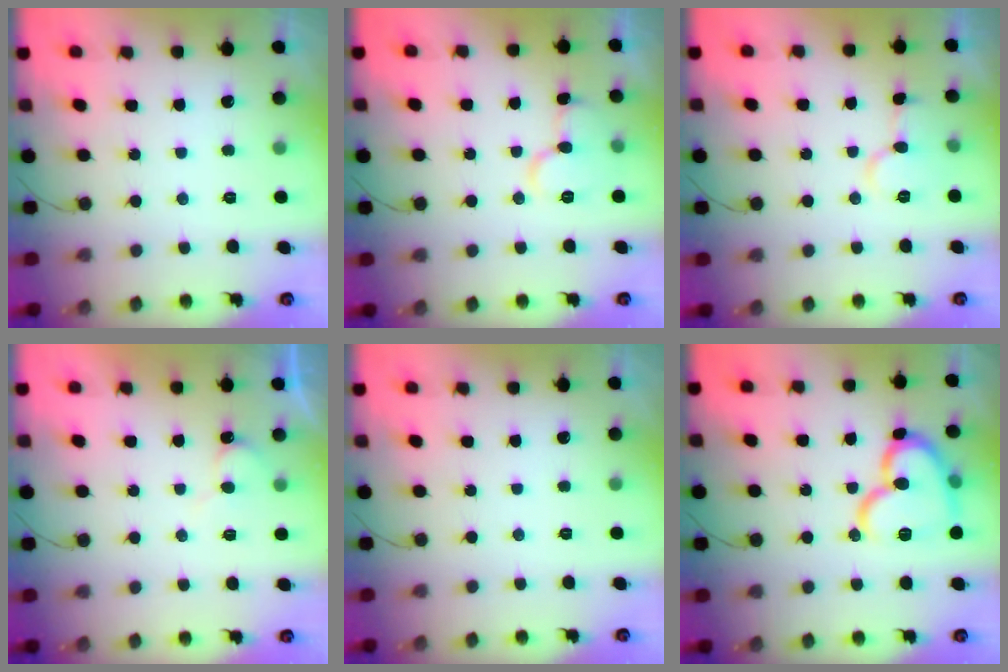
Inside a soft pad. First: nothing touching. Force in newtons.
{"total": 8.9, "press": 8.9, "slide": 1.1}
{"total": 7.7, "press": 7.7, "slide": 0.2}
{"total": 6.9, "press": 6.9, "slide": 0.5}
{"total": 0.0}
{"total": 16.7, "press": 16.6, "slide": 1.9}